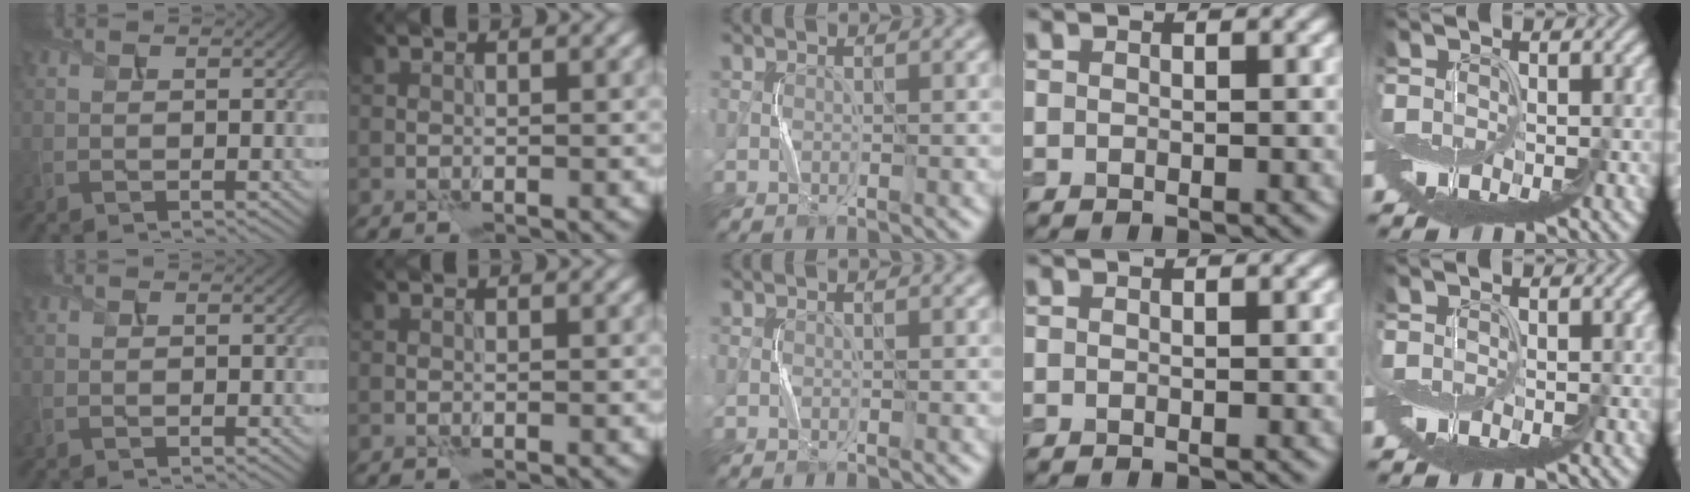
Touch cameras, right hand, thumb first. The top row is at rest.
{}